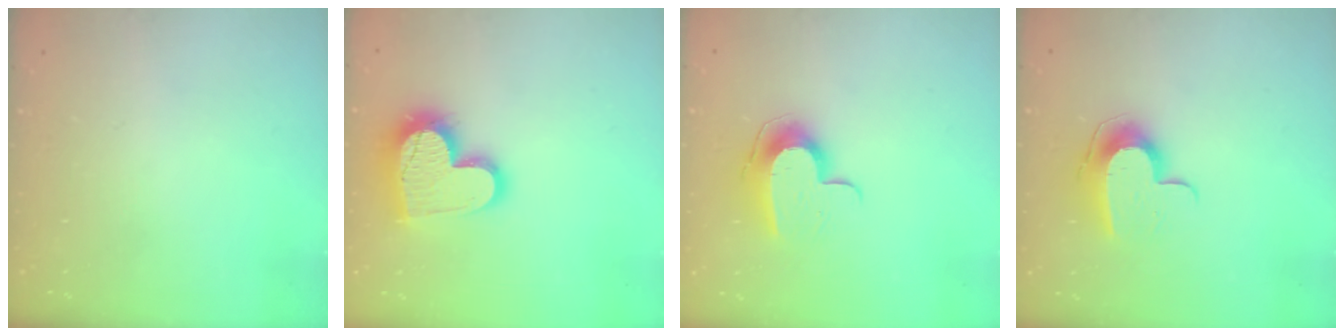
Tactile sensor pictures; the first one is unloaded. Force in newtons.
{"total": 16.2, "press": 16.1, "slide": 1.0}
{"total": 10.1, "press": 10.0, "slide": 0.5}
{"total": 10.1, "press": 10.0, "slide": 0.5}